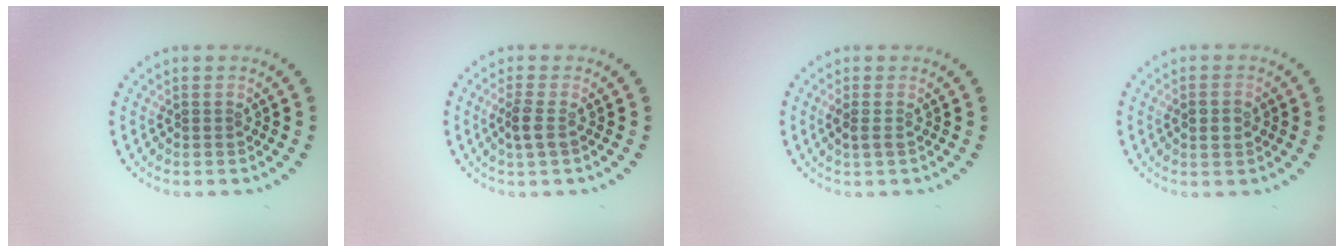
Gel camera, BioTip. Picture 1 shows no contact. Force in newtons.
{"total": 1.9, "press": 1.6, "slide": 1.0}
{"total": 1.1, "press": 1.1, "slide": 0.4}
{"total": 1.9, "press": 1.8, "slide": 0.4}